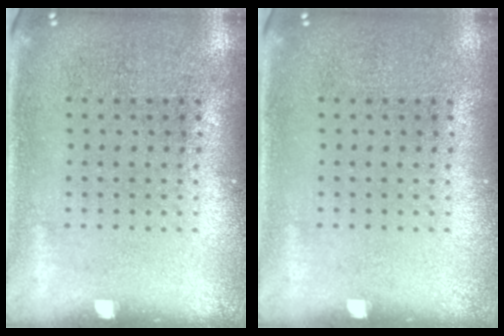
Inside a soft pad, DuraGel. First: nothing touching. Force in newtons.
{"total": 0.0}